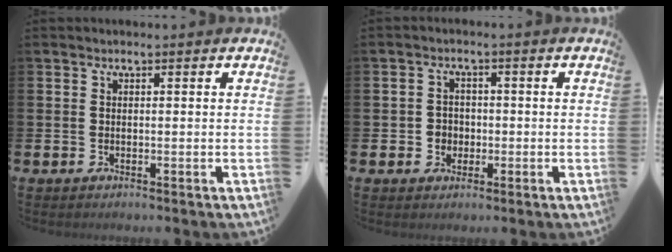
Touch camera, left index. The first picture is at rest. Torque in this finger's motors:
{"motor_torque": [0.38, 0.07, 0.03, 0.03]}